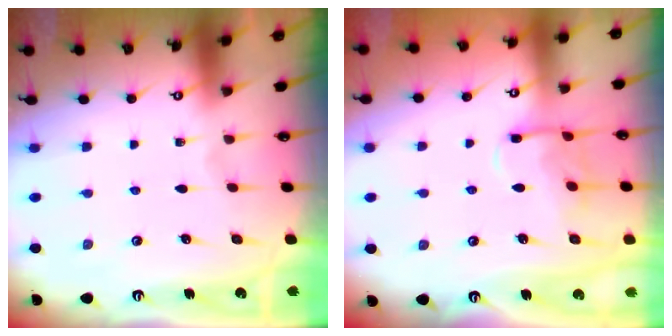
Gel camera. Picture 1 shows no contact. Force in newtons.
{"total": 8.9, "press": 8.9, "slide": 0.9}